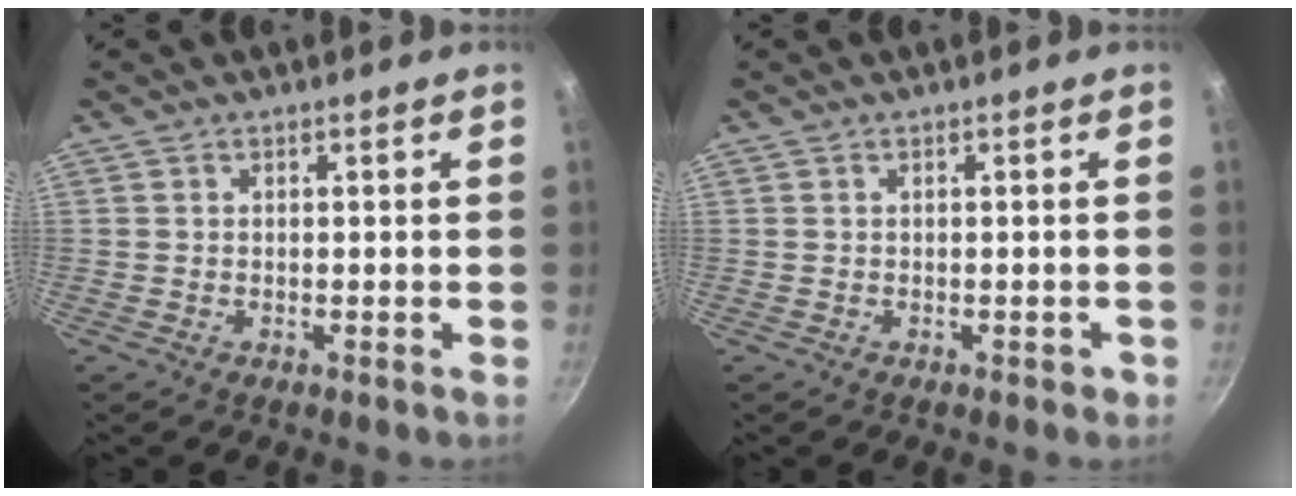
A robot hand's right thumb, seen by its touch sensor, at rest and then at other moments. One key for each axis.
{"total": 0.8, "fx": -0.3, "fy": 0.6, "fz": 0.5, "tx": 0.003, "ty": 0.008, "tz": 0.002}